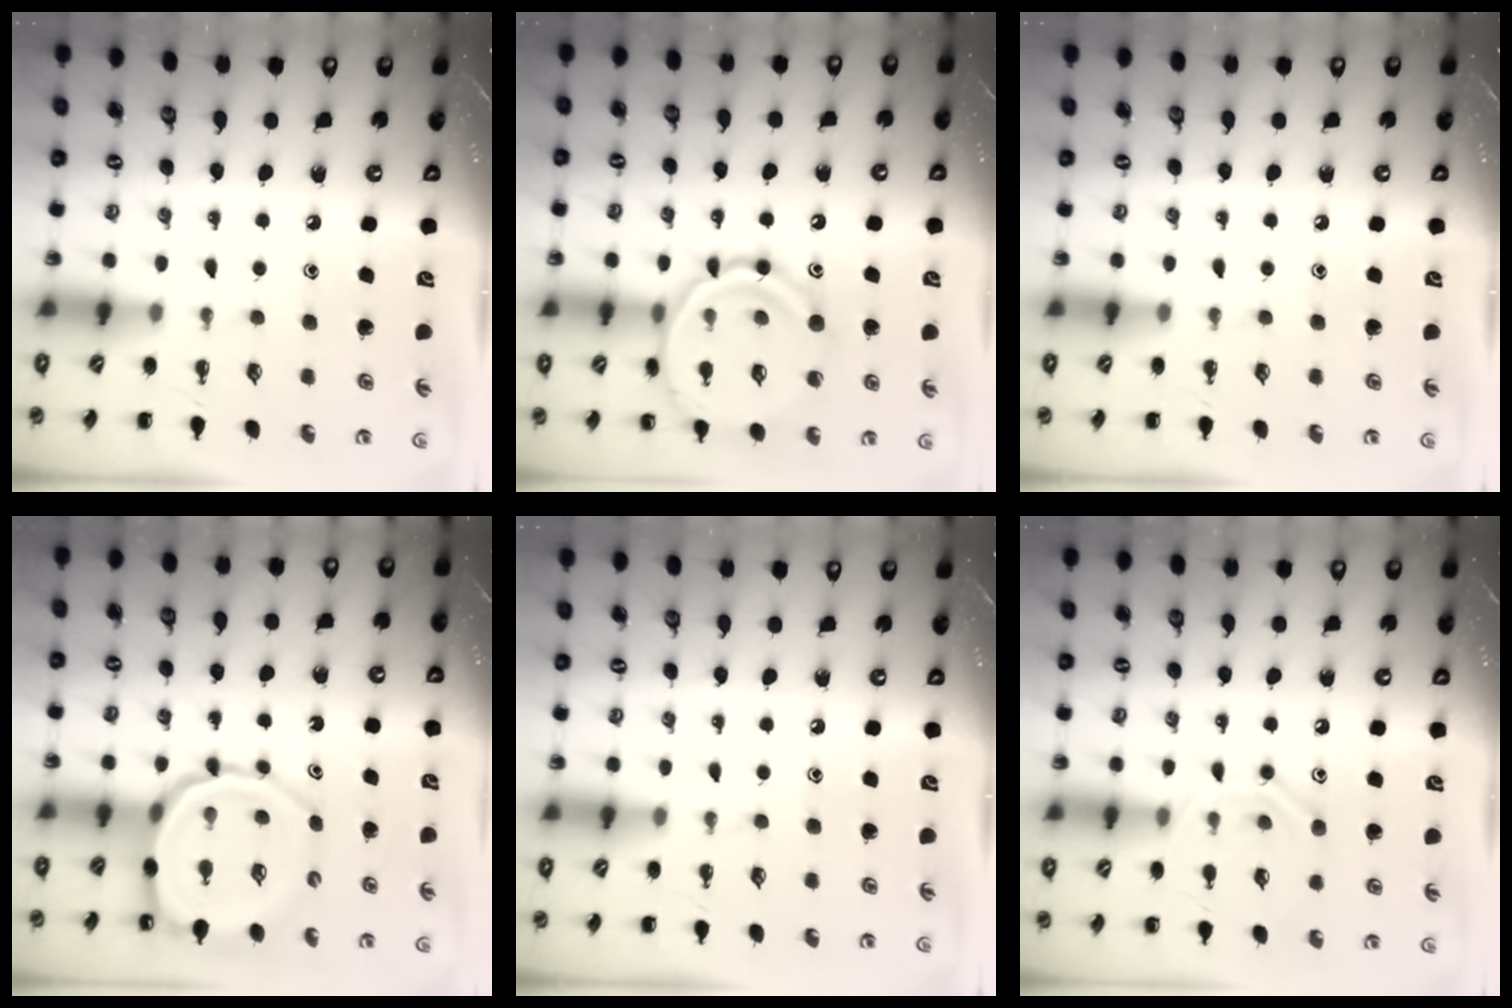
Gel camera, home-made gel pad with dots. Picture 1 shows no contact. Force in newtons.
{"total": 16.9, "press": 16.8, "slide": 1.9}
{"total": 0.0}
{"total": 10.4, "press": 10.0, "slide": 3.0}
{"total": 0.0}
{"total": 9.0, "press": 9.0, "slide": 0.9}